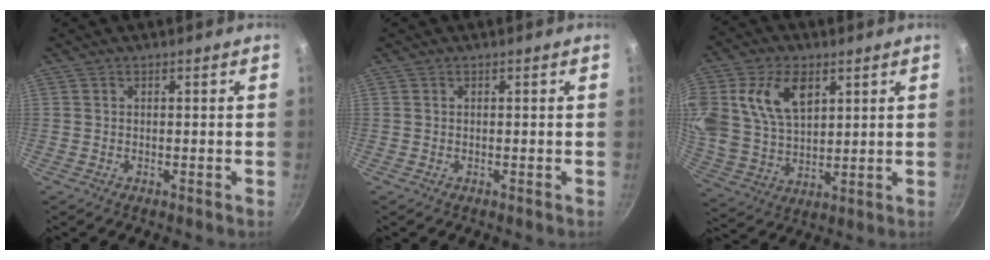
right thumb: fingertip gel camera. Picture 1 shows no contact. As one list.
[{"total": 0.0}, {"total": 14.7, "force": [5.3, 9.4, 10.0], "torque": [-0.177, -0.014, 0.106]}]